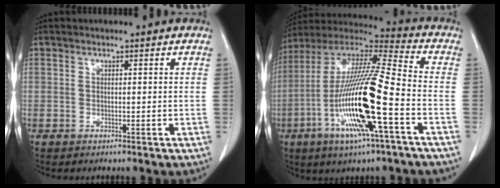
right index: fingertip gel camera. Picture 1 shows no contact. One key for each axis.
{"total": 20.6, "fx": -6.1, "fy": 1.2, "fz": 19.7, "tx": -0.405, "ty": -0.021, "tz": -0.121}